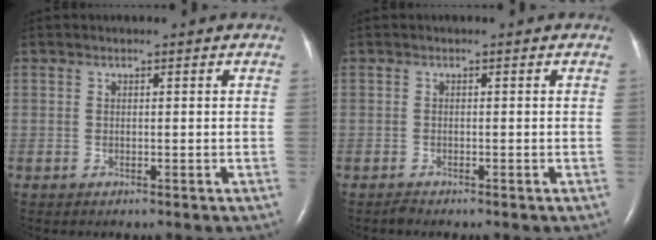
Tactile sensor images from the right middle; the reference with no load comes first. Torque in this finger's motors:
{"motor_torque": [0.29, -0.12, -0.04, -0.01]}